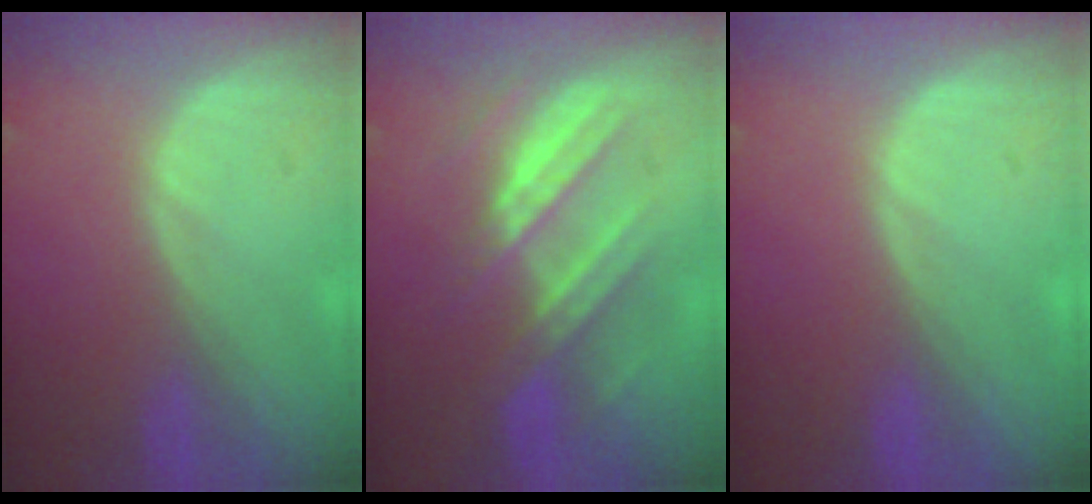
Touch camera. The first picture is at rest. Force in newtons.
{"total": 7.2, "press": 7.1, "slide": 0.9}
{"total": 0.0}